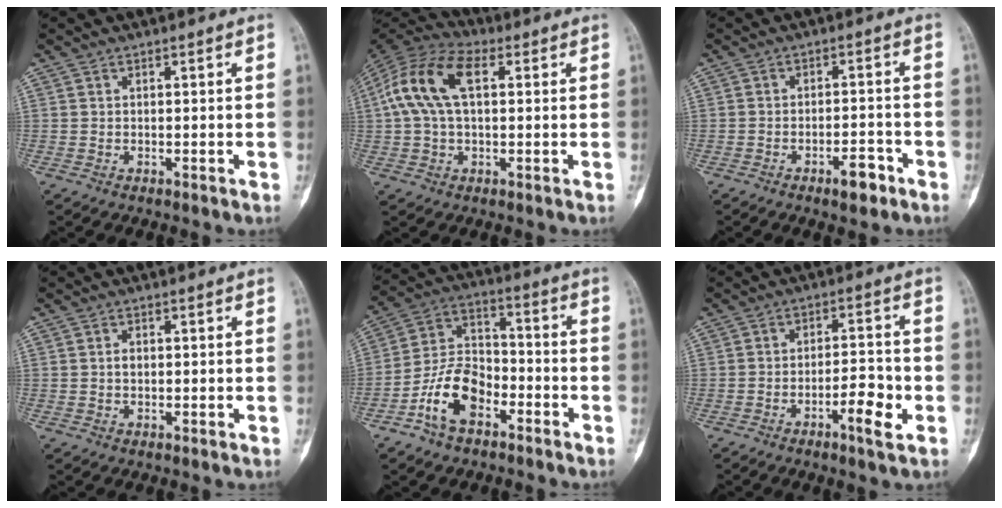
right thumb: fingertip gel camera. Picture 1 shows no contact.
{"total": 13.3, "force": [2.8, 7.4, 10.7], "torque": [-0.223, 0.033, 0.047]}
{"total": 4.7, "force": [-2.8, 1.8, 3.3], "torque": [-0.044, 0.020, -0.039]}
{"total": 1.5, "force": [0.1, 1.0, 1.1], "torque": [-0.014, 0.002, 0.000]}
{"total": 12.1, "force": [-6.0, 7.2, 7.6], "torque": [-0.135, 0.051, -0.117]}
{"total": 7.0, "force": [-2.9, 1.8, 6.2], "torque": [-0.095, 0.017, -0.046]}